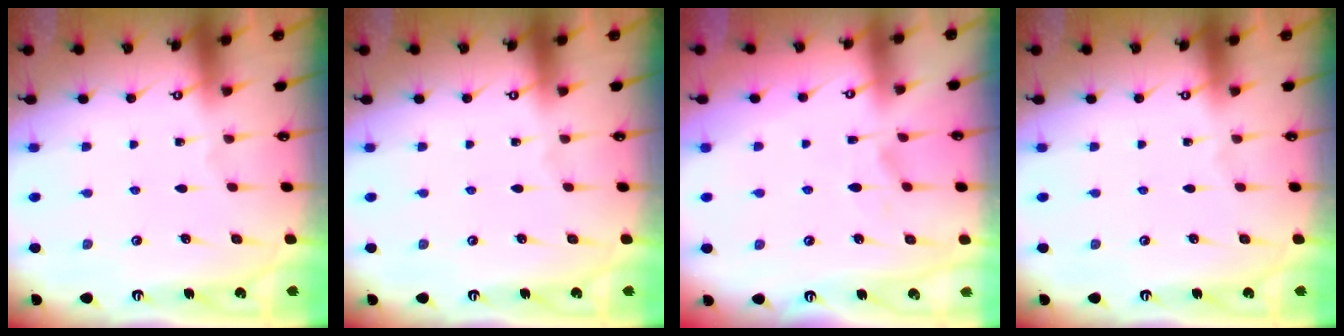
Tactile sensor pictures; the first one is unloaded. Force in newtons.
{"total": 0.0}
{"total": 2.0, "press": 1.6, "slide": 1.2}
{"total": 0.0}